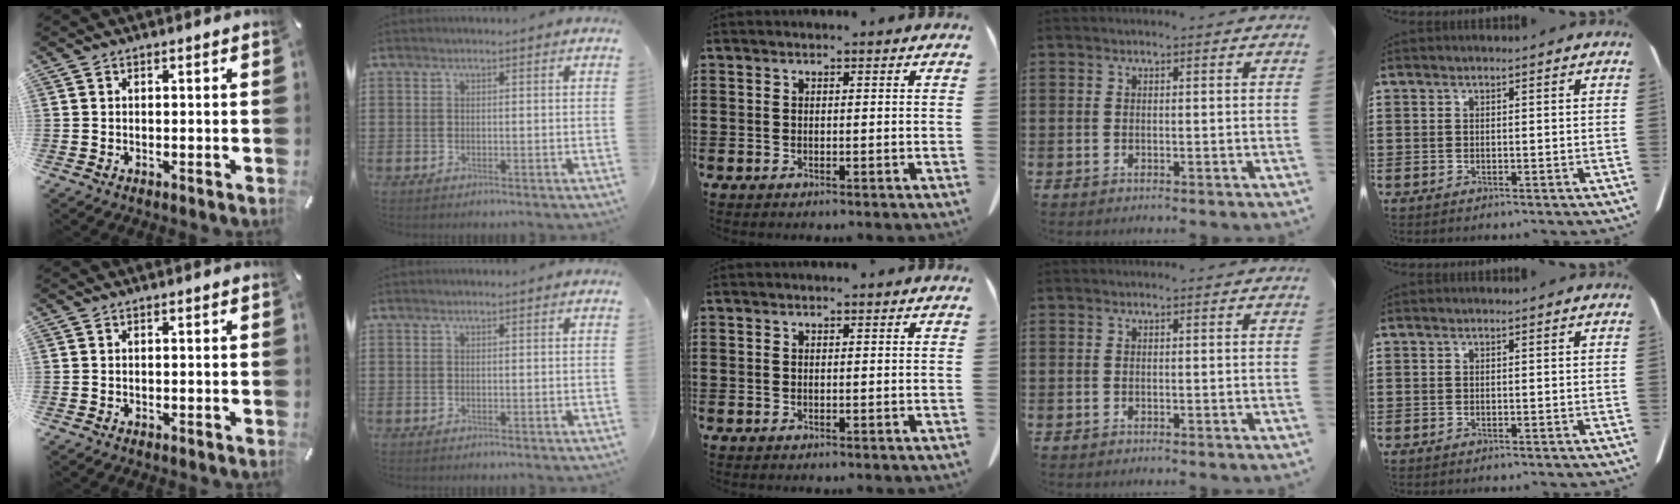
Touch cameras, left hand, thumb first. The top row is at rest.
{}